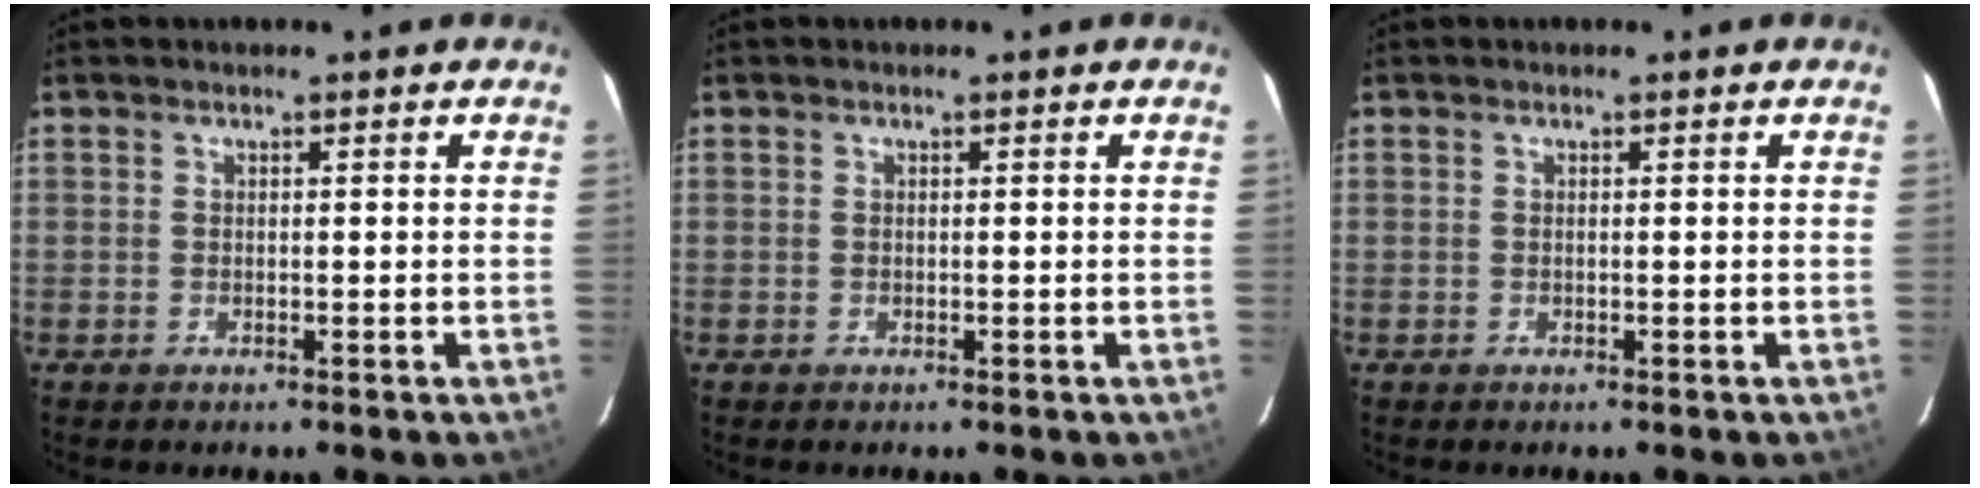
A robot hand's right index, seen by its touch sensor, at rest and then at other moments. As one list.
[{"total": 0.0}, {"total": 0.0}]